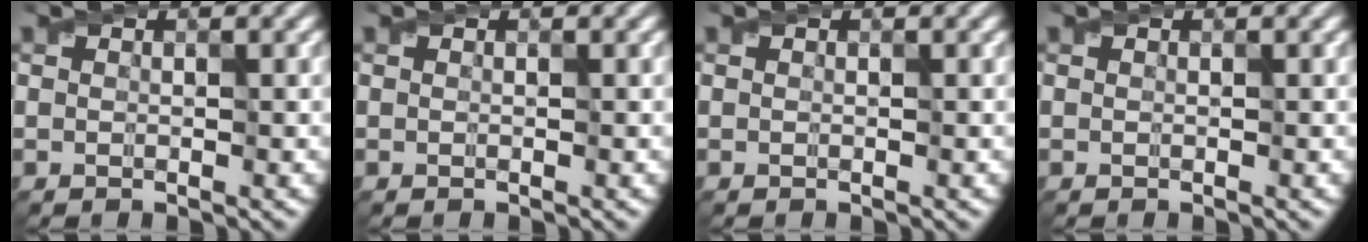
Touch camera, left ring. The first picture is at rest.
{"total": 0.0}
{"total": 0.0}
{"total": 0.0}